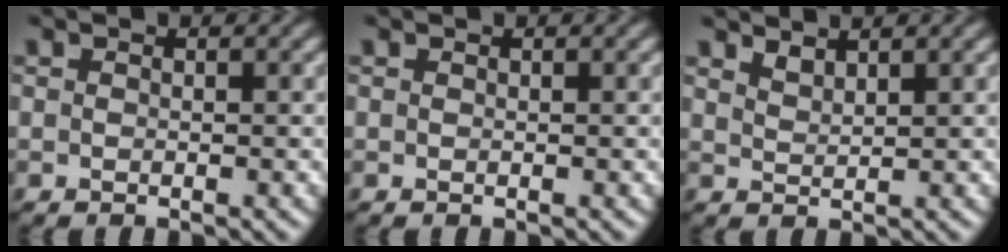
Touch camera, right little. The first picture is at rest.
{"total": 0.0}
{"total": 1.8, "force": [1.6, -0.8, 0.1], "torque": [0.005, -0.006, 0.040]}